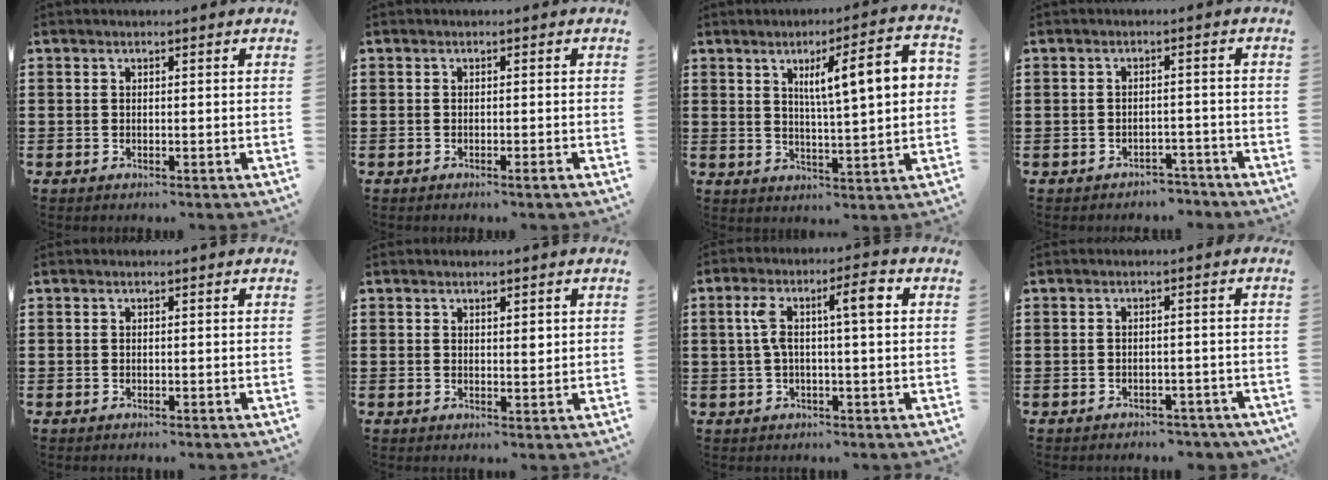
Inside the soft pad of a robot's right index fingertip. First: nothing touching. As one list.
[{"total": 0.8, "force": [-0.5, -0.1, 0.6], "torque": [-0.011, -0.003, -0.010]}, {"total": 9.5, "force": [2.9, 1.6, 8.9], "torque": [-0.148, 0.000, 0.038]}, {"total": 2.3, "force": [-2.2, 0.6, -0.1], "torque": [-0.006, 0.002, -0.049]}, {"total": 0.0}, {"total": 1.5, "force": [0.8, 0.5, 1.1], "torque": [-0.013, 0.002, 0.011]}, {"total": 6.9, "force": [1.4, 1.3, 6.7], "torque": [-0.130, 0.009, 0.018]}, {"total": 1.9, "force": [-1.8, 0.5, 0.0], "torque": [-0.008, -0.001, -0.041]}]